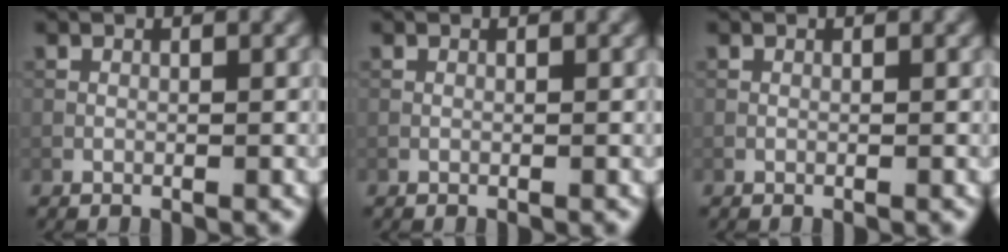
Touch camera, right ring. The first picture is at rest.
{"total": 0.0}
{"total": 0.0}